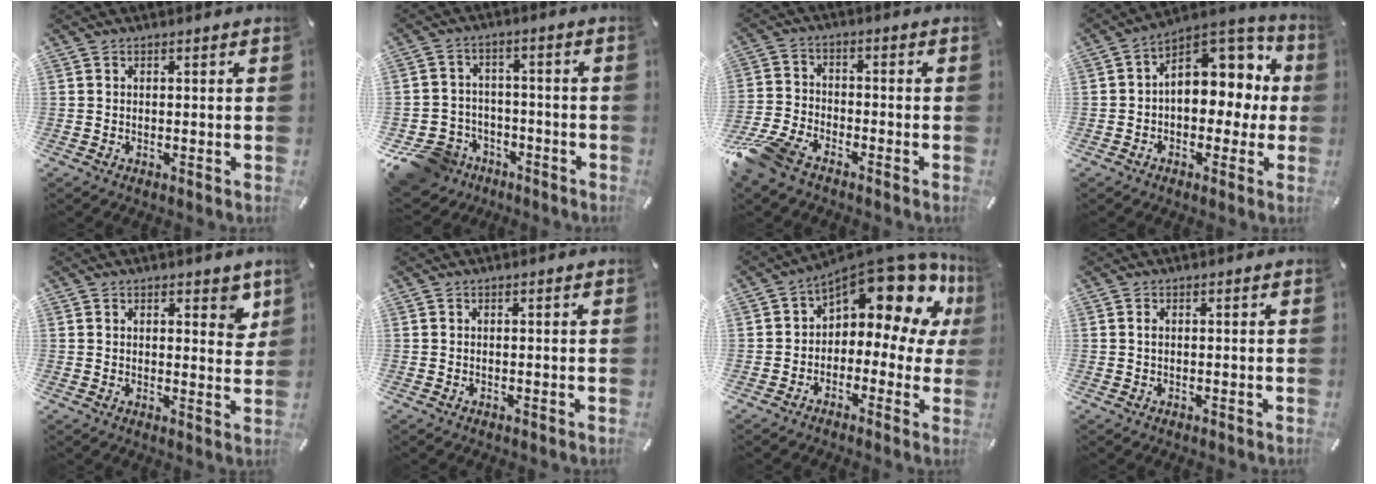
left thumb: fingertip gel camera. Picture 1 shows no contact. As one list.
[{"total": 10.2, "force": [-6.5, 7.5, 2.2], "torque": [-0.052, 0.049, -0.115]}, {"total": 9.8, "force": [-7.7, 4.2, 4.4], "torque": [-0.105, 0.027, -0.152]}, {"total": 12.6, "force": [2.9, 9.2, 8.1], "torque": [-0.093, -0.023, 0.054]}, {"total": 4.4, "force": [2.8, 2.3, 2.5], "torque": [-0.014, -0.014, 0.043]}, {"total": 0.0}, {"total": 14.9, "force": [9.4, 7.1, 9.1], "torque": [-0.133, -0.077, 0.158]}, {"total": 0.7, "force": [0.1, 0.3, 0.6], "torque": [-0.013, 0.001, 0.001]}]